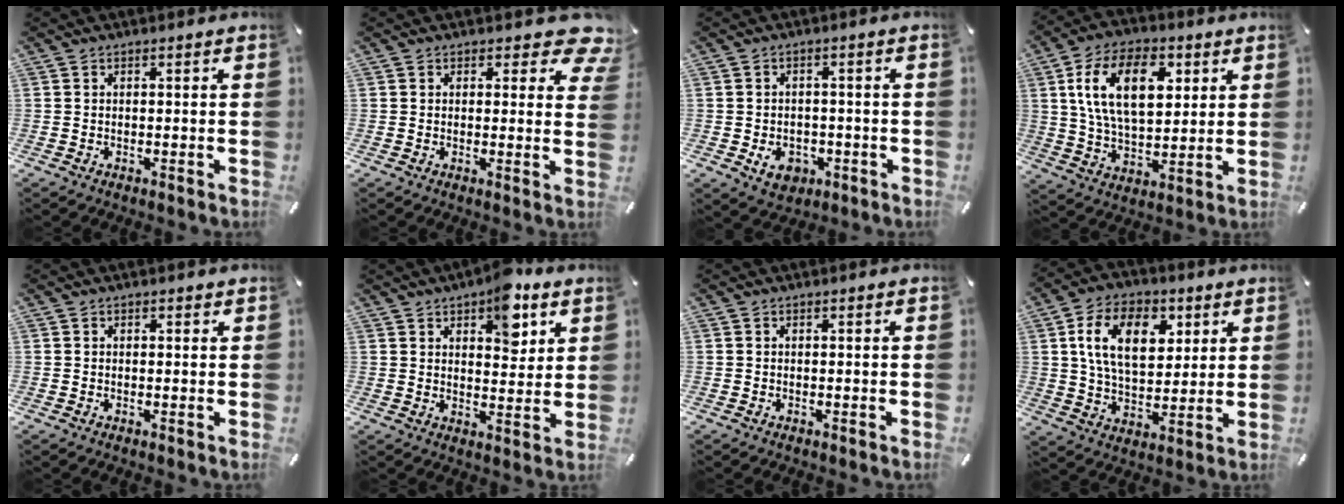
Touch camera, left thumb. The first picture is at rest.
{"total": 6.9, "force": [4.0, 3.3, 4.5], "torque": [-0.039, -0.026, 0.065]}
{"total": 5.8, "force": [-2.1, 4.6, 2.9], "torque": [-0.052, 0.006, -0.036]}
{"total": 16.6, "force": [5.1, 9.8, 12.3], "torque": [-0.238, 0.008, 0.086]}
{"total": 0.5, "force": [0.2, 0.4, 0.2], "torque": [0.005, -0.001, 0.002]}
{"total": 9.7, "force": [5.6, 5.1, 6.0], "torque": [-0.058, -0.029, 0.091]}
{"total": 0.0}
{"total": 15.1, "force": [5.2, 9.6, 10.4], "torque": [-0.188, 0.006, 0.090]}